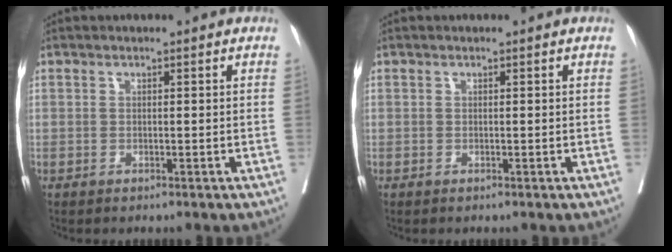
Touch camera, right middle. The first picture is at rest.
{"total": 0.0}